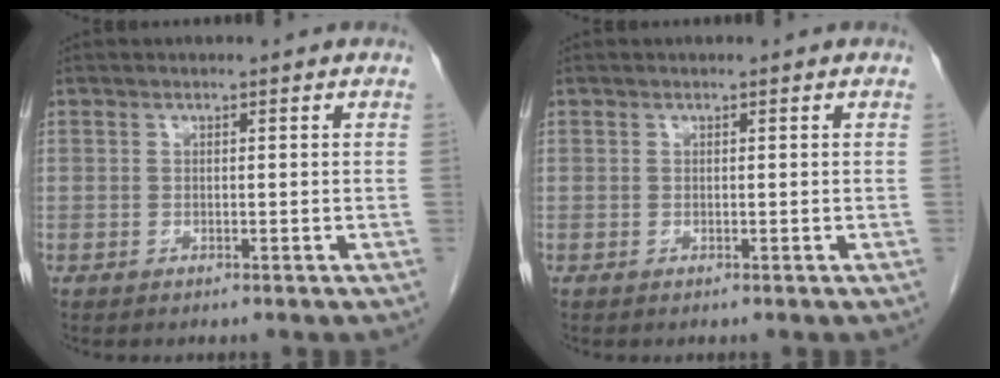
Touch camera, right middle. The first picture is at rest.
{"total": 0.0}